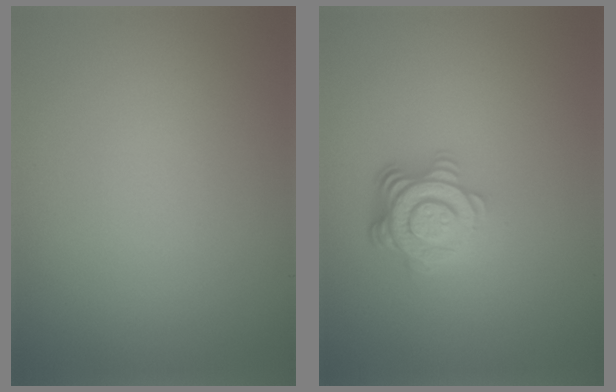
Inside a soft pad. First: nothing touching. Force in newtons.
{"total": 4.9, "press": 3.4, "slide": 3.5}